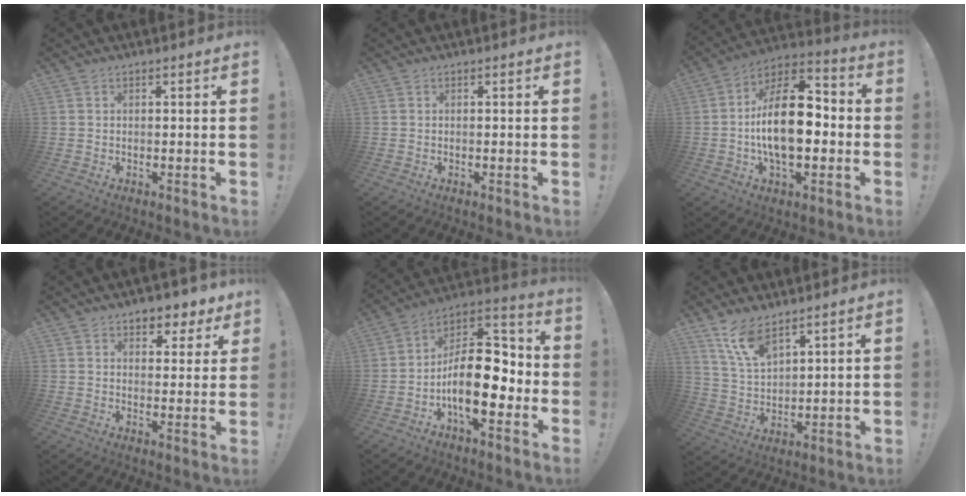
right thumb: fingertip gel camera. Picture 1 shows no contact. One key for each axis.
{"total": 0.0}
{"total": 19.9, "fx": -2.5, "fy": 10.4, "fz": 16.8, "tx": -0.307, "ty": 0.016, "tz": -0.044}
{"total": 6.6, "fx": 5.0, "fy": 3.6, "fz": 2.3, "tx": -0.018, "ty": -0.037, "tz": 0.090}
{"total": 19.3, "fx": -4.5, "fy": 9.6, "fz": 16.1, "tx": -0.275, "ty": 0.017, "tz": -0.068}
{"total": 10.2, "fx": 7.9, "fy": 3.9, "fz": 5.1, "tx": -0.114, "ty": -0.038, "tz": 0.153}